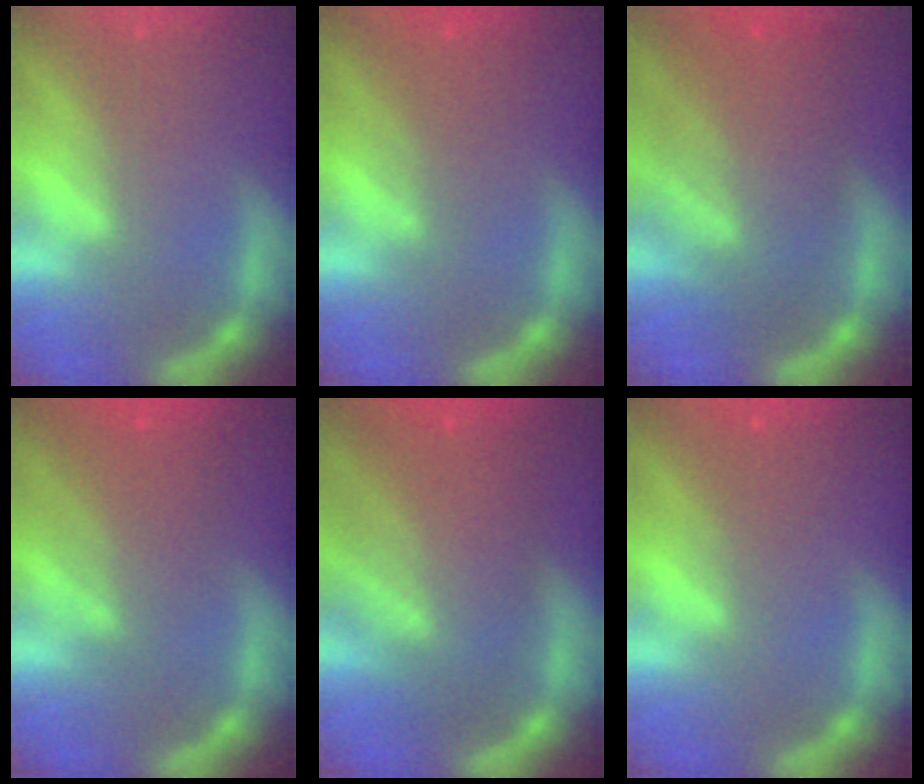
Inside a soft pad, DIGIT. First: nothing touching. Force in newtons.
{"total": 3.0}
{"total": 8.5}
{"total": 4.5}
{"total": 9.1}
{"total": 1.9}